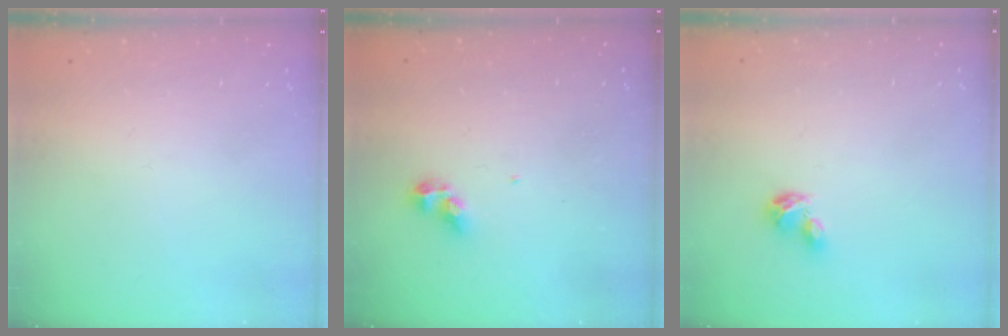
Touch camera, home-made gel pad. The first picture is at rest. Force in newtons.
{"total": 4.7, "press": 4.7, "slide": 0.3}
{"total": 2.9, "press": 2.8, "slide": 0.5}